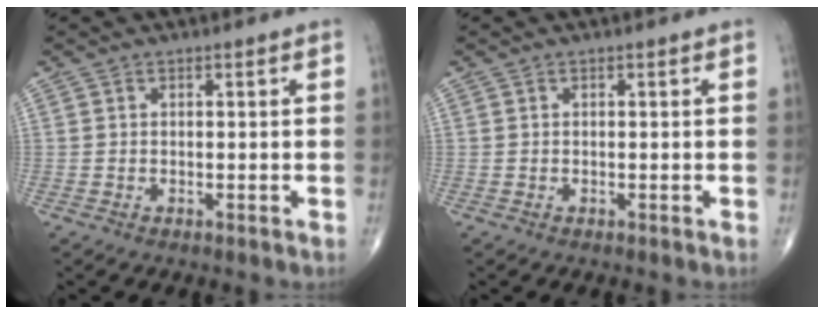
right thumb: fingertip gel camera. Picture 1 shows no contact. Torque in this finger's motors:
{"motor_torque": [0.08, 0.08, -0.05, 0.03, 0.03]}